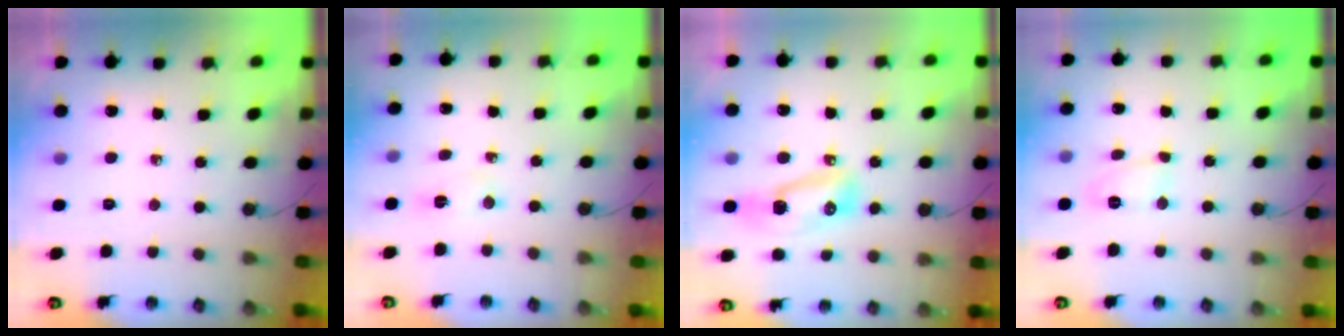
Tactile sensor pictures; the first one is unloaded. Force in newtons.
{"total": 2.2, "press": 2.2, "slide": 0.2}
{"total": 16.9, "press": 12.4, "slide": 11.5}
{"total": 6.0, "press": 6.0, "slide": 0.6}